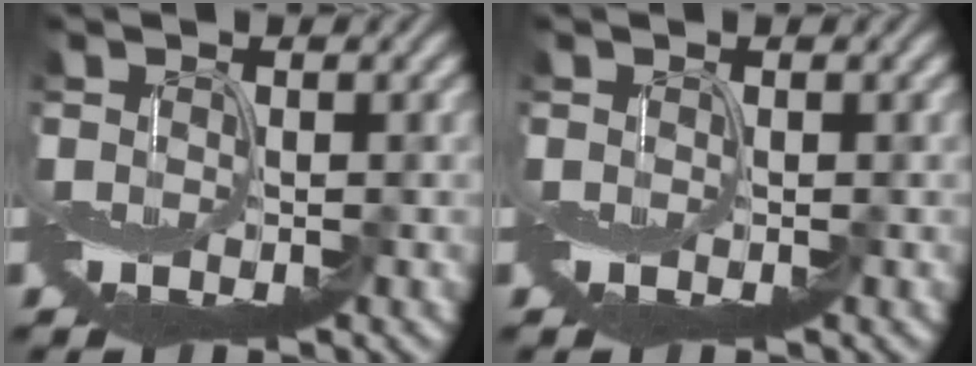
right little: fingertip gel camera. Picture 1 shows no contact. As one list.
[{"total": 0.0}]